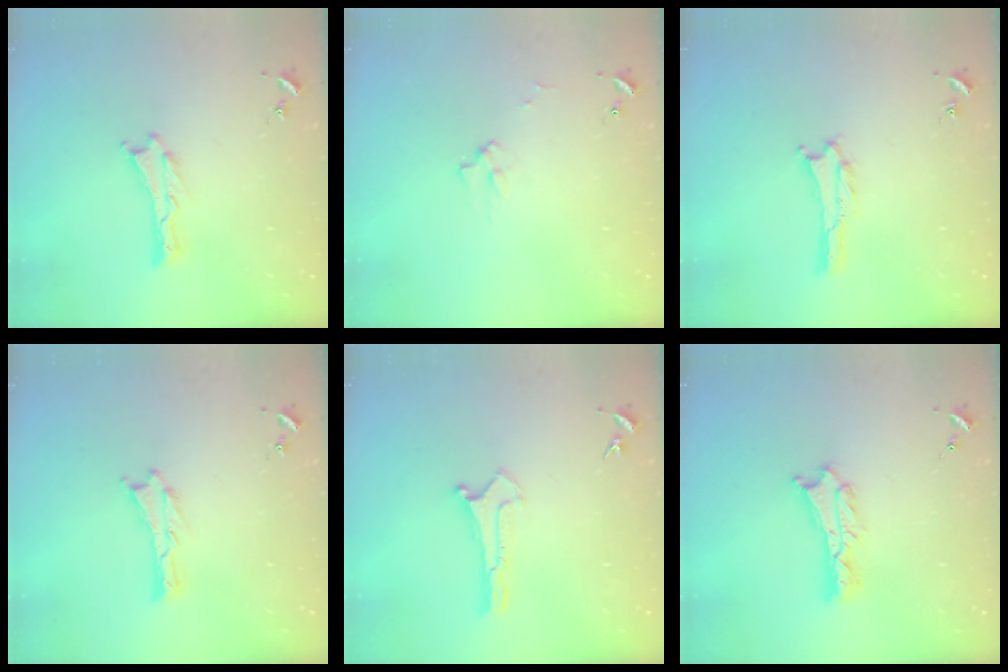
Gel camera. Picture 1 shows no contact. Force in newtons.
{"total": 2.2, "press": 2.2, "slide": 0.3}
{"total": 0.0}
{"total": 0.0}
{"total": 0.0}
{"total": 2.4, "press": 2.4, "slide": 0.2}